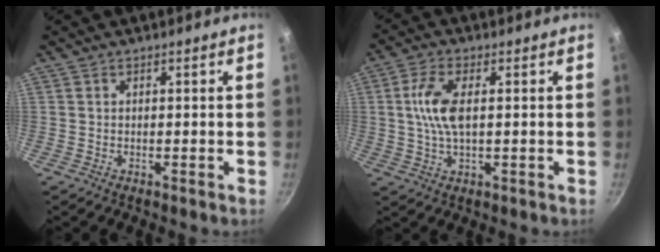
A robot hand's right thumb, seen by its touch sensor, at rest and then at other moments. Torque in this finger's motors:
{"motor_torque": [0.90, 0.78, 1.05, -0.18, 0.17]}